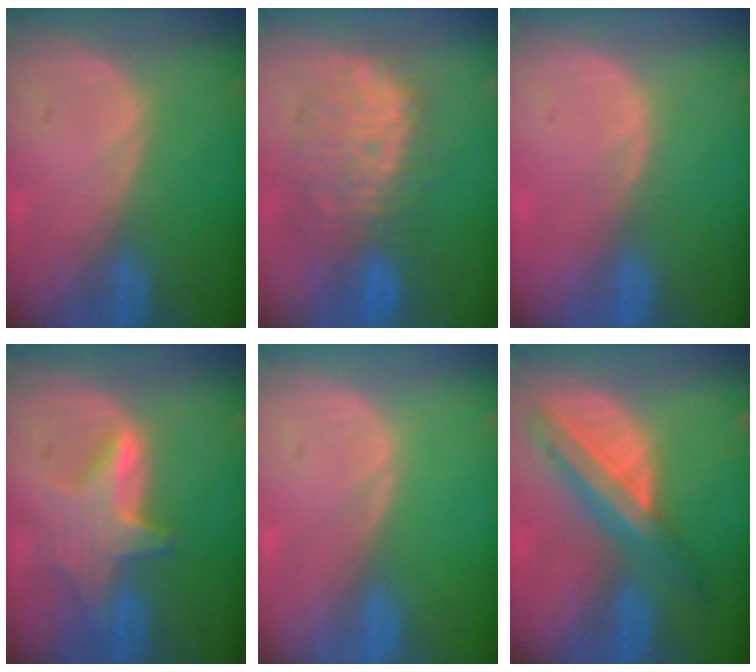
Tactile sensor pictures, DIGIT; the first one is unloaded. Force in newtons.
{"total": 9.6, "press": 9.3, "slide": 2.3}
{"total": 0.5, "press": 0.5, "slide": 0.1}
{"total": 6.9, "press": 6.4, "slide": 2.6}
{"total": 0.0}
{"total": 8.3, "press": 7.1, "slide": 4.4}